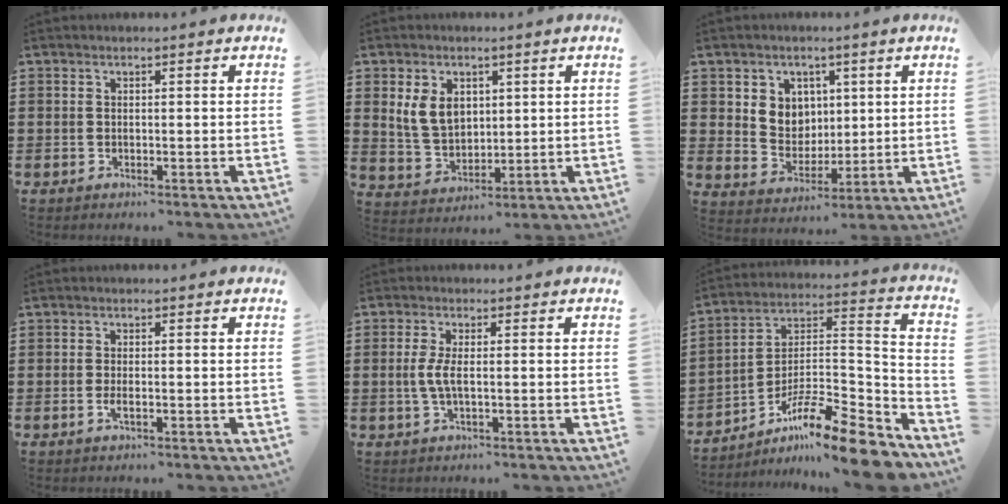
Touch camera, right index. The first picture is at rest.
{"total": 6.5, "force": [2.0, 4.7, 4.0], "torque": [-0.108, 0.010, 0.031]}
{"total": 5.7, "force": [2.4, 5.1, 0.9], "torque": [-0.032, 0.000, 0.040]}
{"total": 1.4, "force": [-0.5, 0.4, 1.2], "torque": [-0.029, -0.003, -0.011]}
{"total": 3.5, "force": [-0.3, 0.8, 3.4], "torque": [-0.090, -0.011, -0.016]}
{"total": 13.8, "force": [-10.3, 1.4, 9.1], "torque": [-0.145, 0.016, -0.191]}